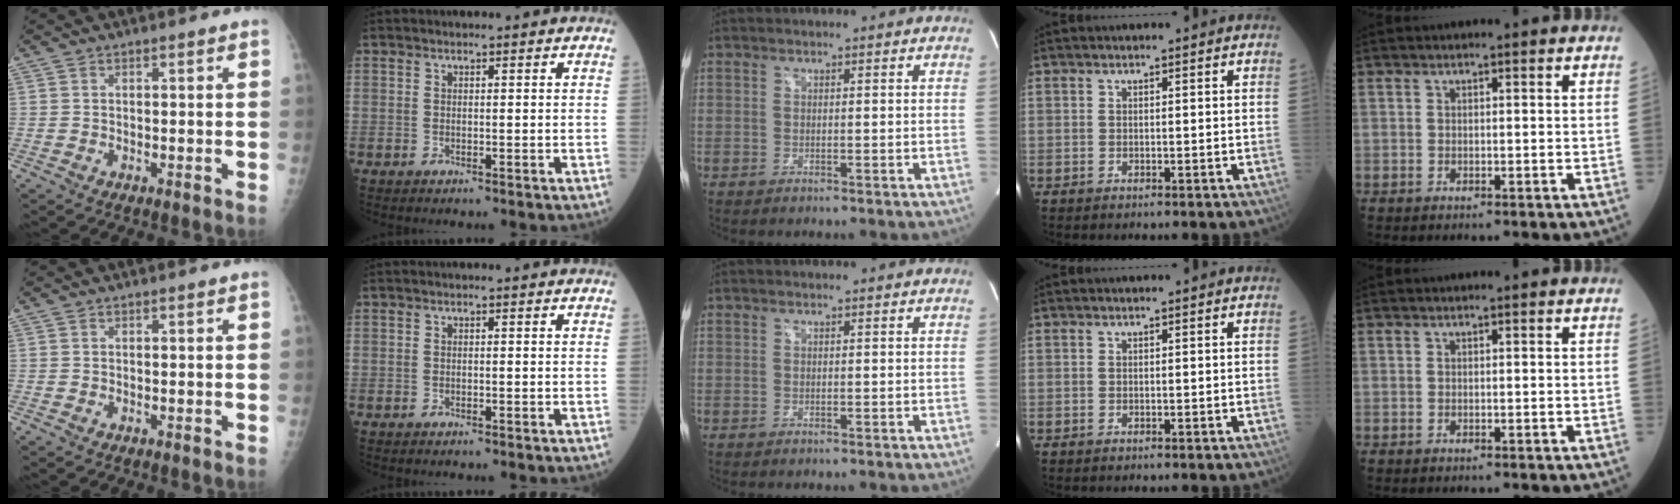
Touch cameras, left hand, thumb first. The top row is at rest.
{}